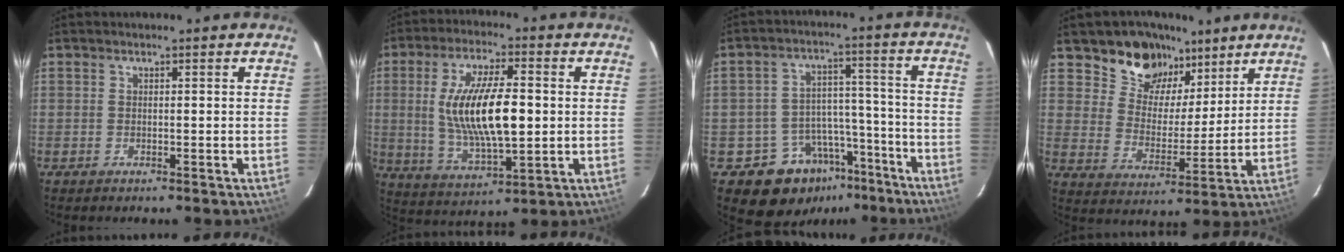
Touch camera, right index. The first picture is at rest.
{"total": 15.8, "force": [0.7, 5.6, 14.8], "torque": [-0.279, -0.005, 0.022]}
{"total": 13.2, "force": [-8.7, 9.5, 3.3], "torque": [-0.060, 0.050, -0.105]}
{"total": 12.7, "force": [8.8, 8.4, 3.6], "torque": [-0.068, 0.001, 0.153]}